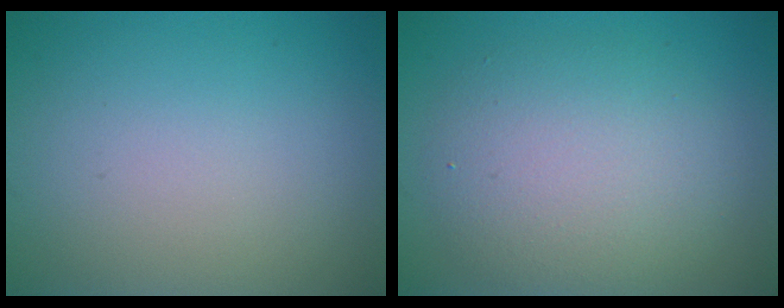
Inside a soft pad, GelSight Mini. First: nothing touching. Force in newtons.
{"total": 5.6, "press": 5.5, "slide": 0.5}